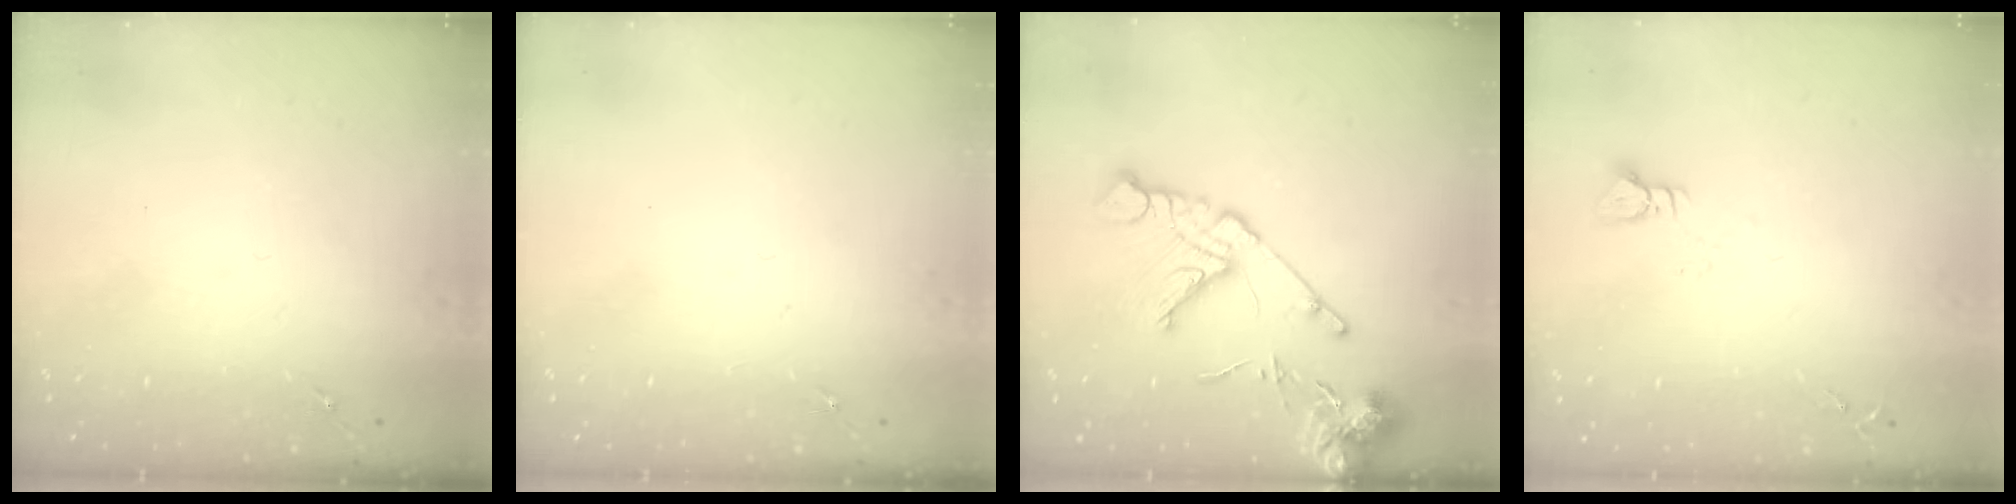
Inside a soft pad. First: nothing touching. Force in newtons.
{"total": 0.0}
{"total": 15.5, "press": 15.4, "slide": 2.0}
{"total": 3.0, "press": 3.0, "slide": 0.3}